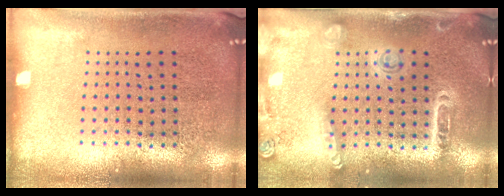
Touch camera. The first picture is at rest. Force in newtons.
{"total": 1.5, "press": 1.5, "slide": 0.5}